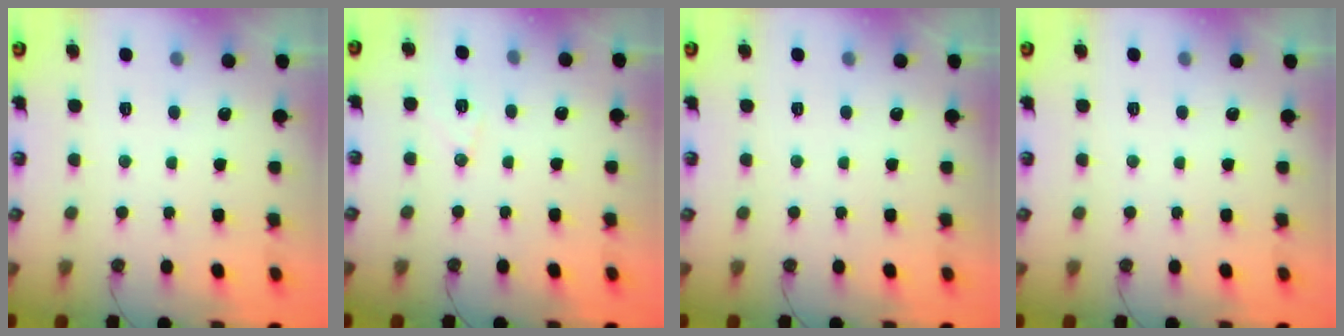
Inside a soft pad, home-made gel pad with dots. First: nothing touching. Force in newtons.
{"total": 6.4, "press": 6.0, "slide": 2.2}
{"total": 0.0}
{"total": 0.0}